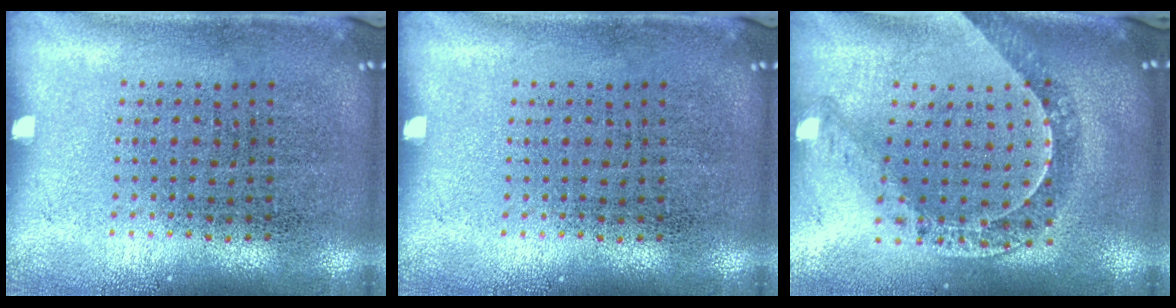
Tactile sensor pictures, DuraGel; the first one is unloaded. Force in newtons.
{"total": 0.0}
{"total": 1.2, "press": 1.2, "slide": 0.2}